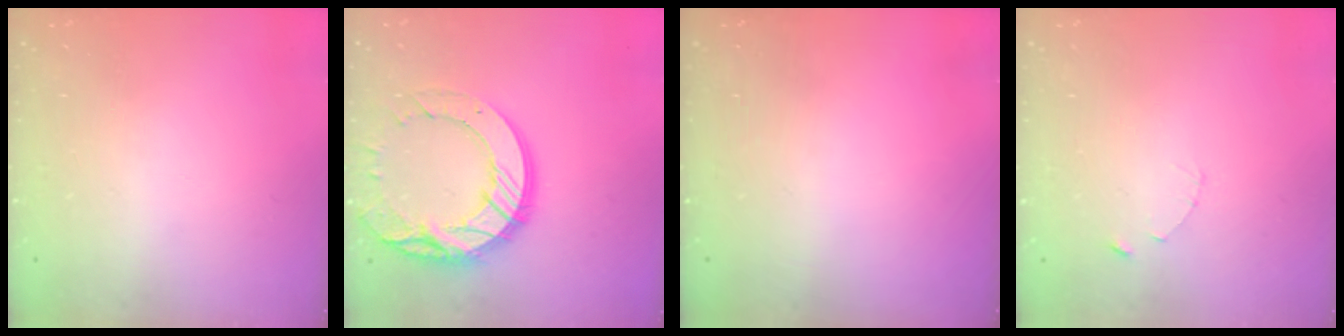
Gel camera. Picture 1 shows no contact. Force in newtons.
{"total": 18.4, "press": 18.3, "slide": 1.9}
{"total": 0.0}
{"total": 1.2, "press": 1.1, "slide": 0.2}